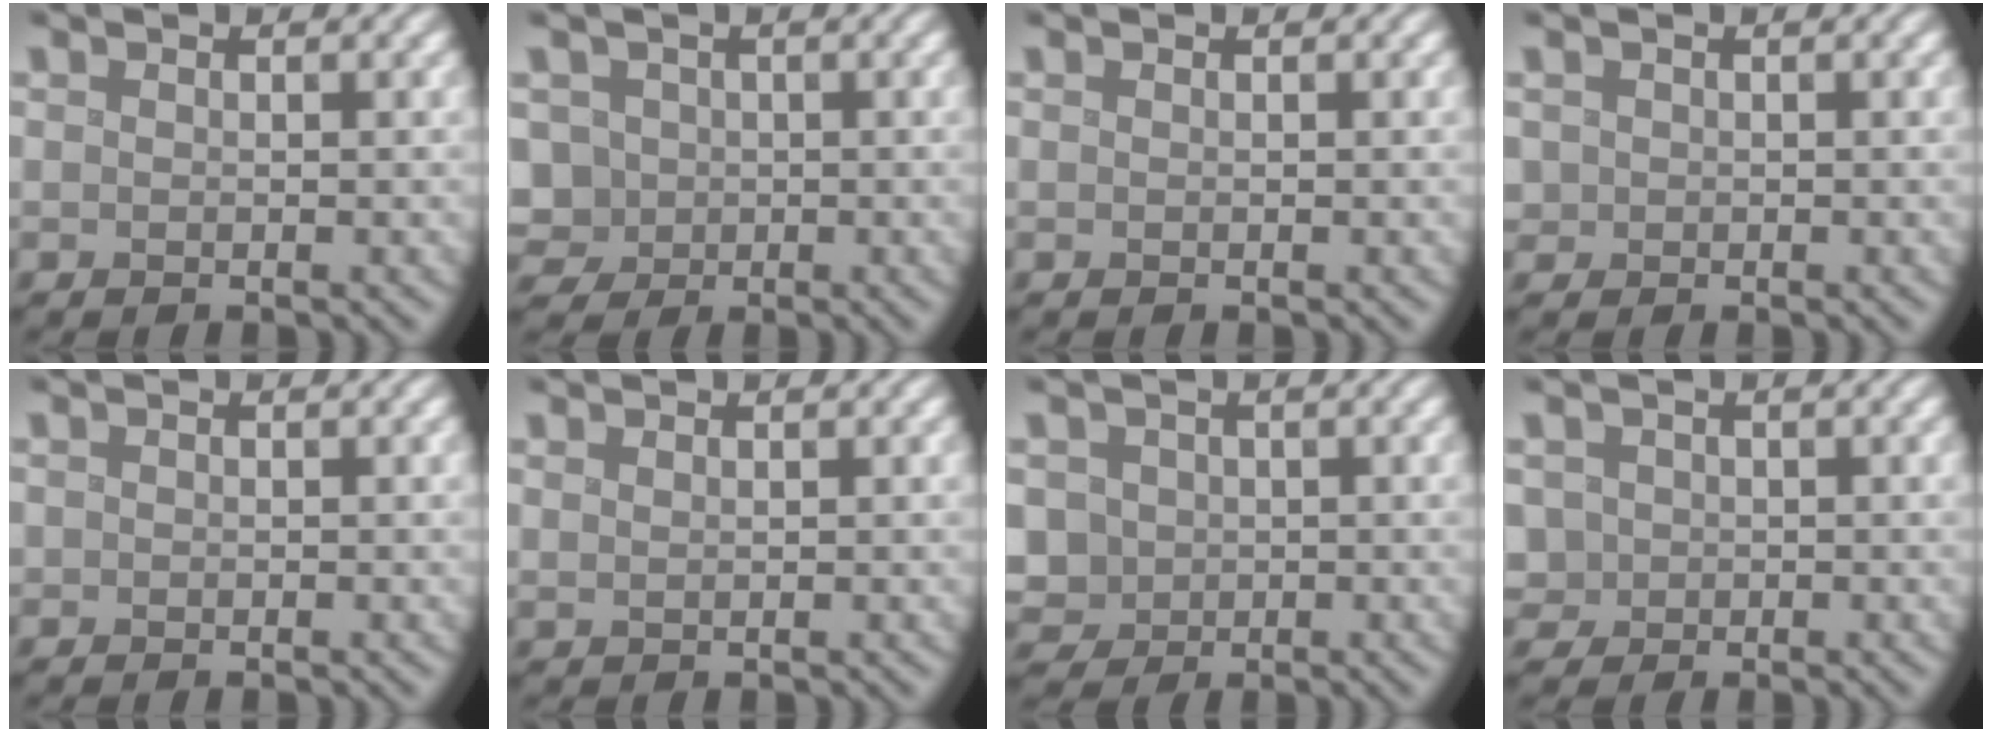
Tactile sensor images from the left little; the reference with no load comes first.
{"total": 4.9, "force": [-0.5, 4.5, 2.0], "torque": [-0.047, 0.012, -0.034]}
{"total": 0.0}
{"total": 0.9, "force": [0.0, 0.9, 0.2], "torque": [-0.004, 0.000, 0.001]}
{"total": 0.0}
{"total": 0.6, "force": [0.6, 0.0, 0.0], "torque": [-0.004, 0.001, 0.016]}
{"total": 5.1, "force": [-0.2, 4.6, 2.2], "torque": [-0.052, 0.008, -0.025]}
{"total": 2.5, "force": [0.1, 2.4, 0.9], "torque": [-0.019, 0.012, 0.002]}